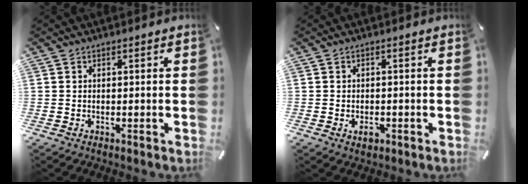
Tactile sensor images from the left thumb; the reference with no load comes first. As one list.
[{"total": 2.4, "force": [-1.0, 1.6, 1.6], "torque": [-0.036, 0.001, -0.019]}]